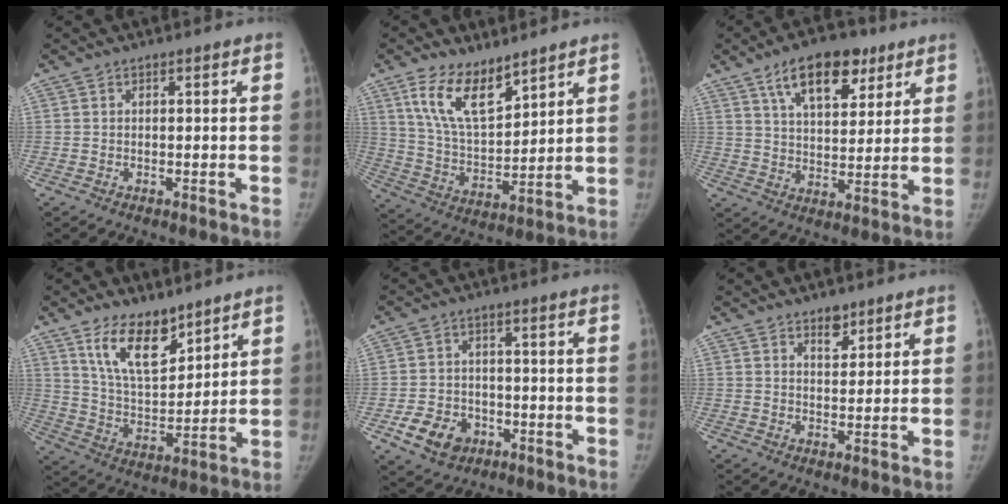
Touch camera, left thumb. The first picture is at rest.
{"total": 12.6, "force": [8.2, 5.7, 7.7], "torque": [-0.118, -0.049, 0.168]}
{"total": 14.0, "force": [7.9, 7.2, 9.0], "torque": [-0.107, -0.028, 0.130]}
{"total": 12.4, "force": [8.4, 5.8, 7.2], "torque": [-0.096, -0.062, 0.163]}
{"total": 8.7, "force": [-3.9, 6.7, 3.9], "torque": [-0.050, 0.022, -0.058]}
{"total": 3.7, "force": [2.5, 2.0, 1.8], "torque": [-0.006, -0.017, 0.040]}